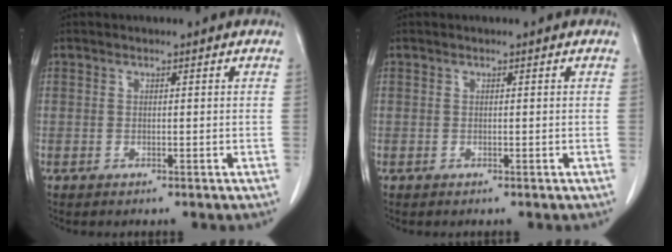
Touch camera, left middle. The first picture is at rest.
{"total": 0.0}